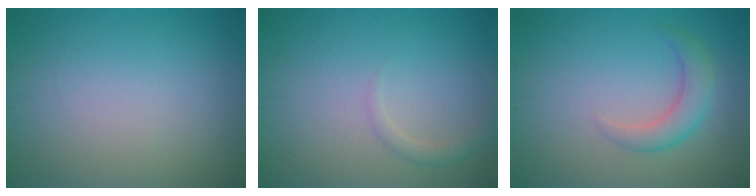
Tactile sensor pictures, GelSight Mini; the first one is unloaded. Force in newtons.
{"total": 1.2, "press": 1.2, "slide": 0.1}
{"total": 2.8, "press": 2.8, "slide": 0.1}